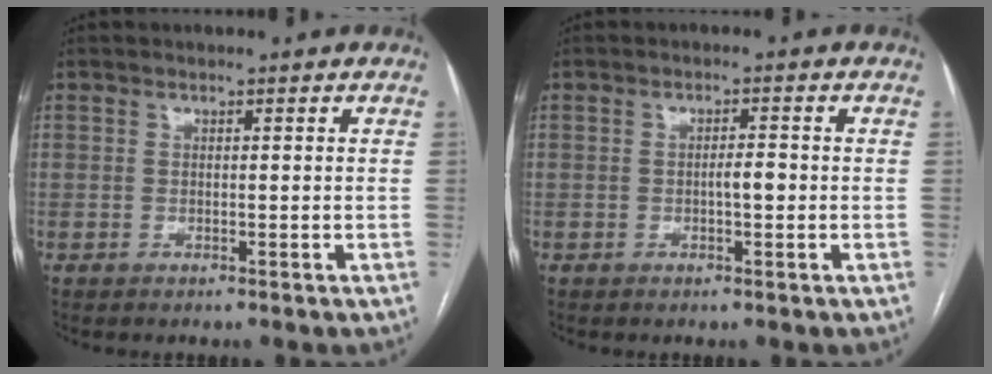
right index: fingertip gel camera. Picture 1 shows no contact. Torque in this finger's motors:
{"motor_torque": [0.53, 0.02, 0.04, 0.03]}